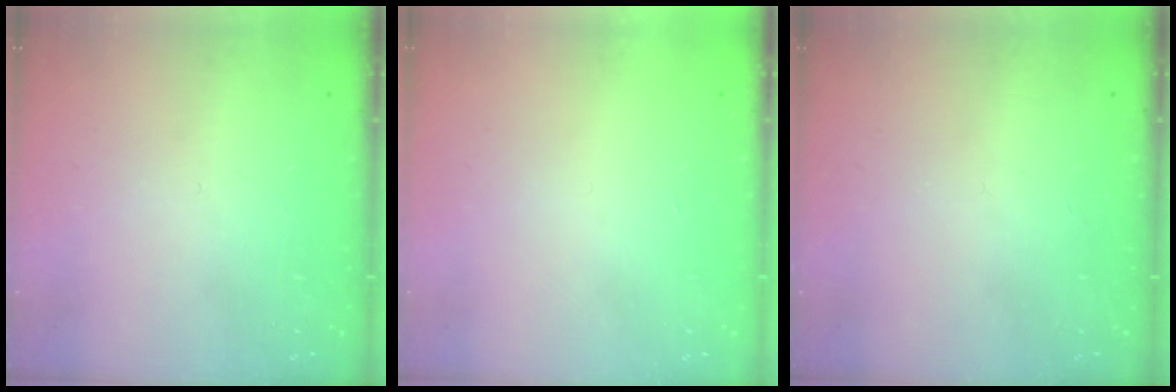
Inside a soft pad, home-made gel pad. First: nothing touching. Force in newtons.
{"total": 1.6, "press": 1.6, "slide": 0.1}
{"total": 0.0}